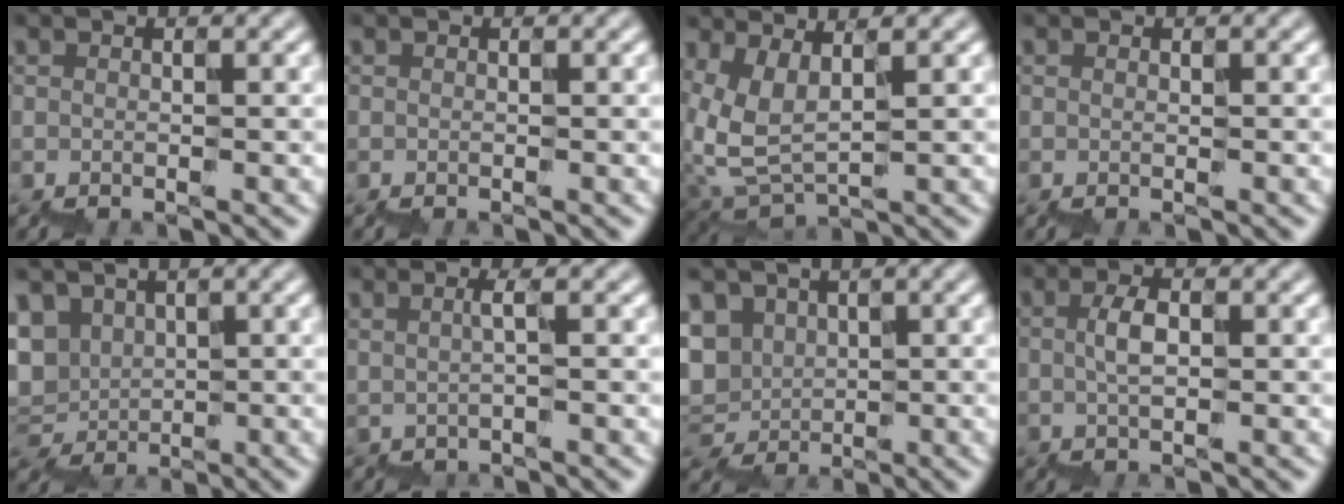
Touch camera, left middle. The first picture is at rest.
{"total": 0.0}
{"total": 3.0, "force": [2.4, 0.8, 1.6], "torque": [-0.069, 0.002, 0.056]}
{"total": 0.5, "force": [0.3, 0.0, 0.4], "torque": [-0.005, 0.002, 0.002]}
{"total": 3.7, "force": [2.6, 2.6, 0.2], "torque": [-0.027, 0.015, 0.046]}
{"total": 1.4, "force": [1.3, -0.1, 0.4], "torque": [-0.005, 0.002, 0.019]}
{"total": 3.9, "force": [2.4, 3.0, 0.4], "torque": [-0.036, 0.016, 0.041]}
{"total": 1.8, "force": [1.3, 0.1, 1.3], "torque": [-0.034, 0.012, 0.023]}